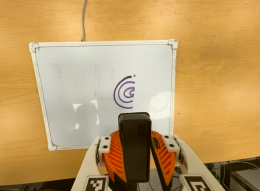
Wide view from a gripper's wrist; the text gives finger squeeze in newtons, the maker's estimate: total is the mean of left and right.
{"total": 10.4, "left": 10.3, "right": 10.5}